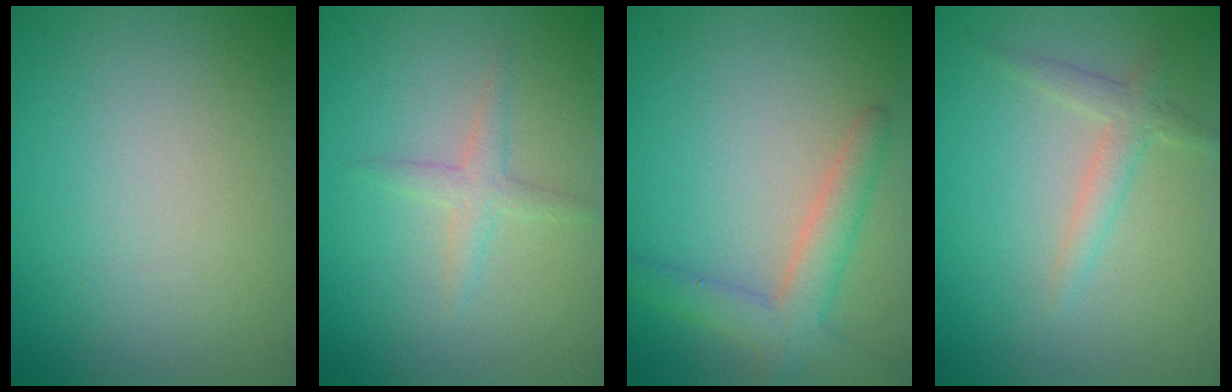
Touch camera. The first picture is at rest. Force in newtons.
{"total": 1.6, "press": 1.6, "slide": 0.1}
{"total": 3.6, "press": 3.6, "slide": 0.2}
{"total": 1.9, "press": 1.9, "slide": 0.1}